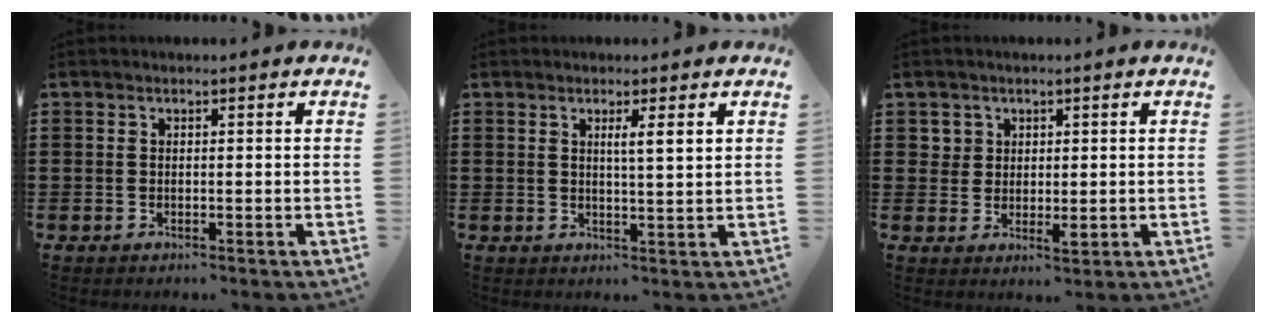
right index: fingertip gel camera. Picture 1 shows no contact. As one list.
[{"total": 2.5, "force": [0.9, 0.0, 2.3], "torque": [-0.048, -0.003, 0.014]}, {"total": 2.6, "force": [1.3, 2.2, 0.8], "torque": [-0.024, 0.009, 0.025]}]